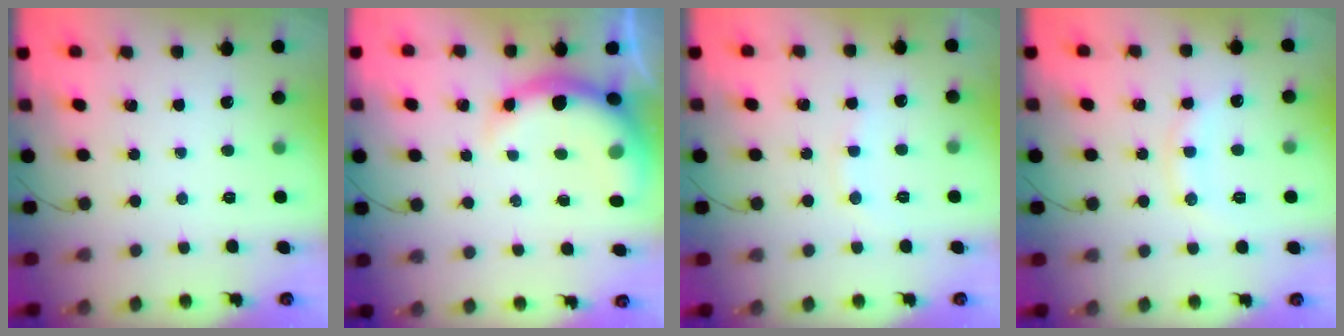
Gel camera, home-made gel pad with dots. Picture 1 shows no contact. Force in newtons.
{"total": 8.6, "press": 8.4, "slide": 1.7}
{"total": 5.9, "press": 5.8, "slide": 1.2}
{"total": 9.7, "press": 9.6, "slide": 0.9}